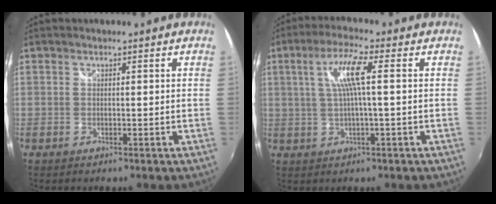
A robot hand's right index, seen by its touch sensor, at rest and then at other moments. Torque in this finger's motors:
{"motor_torque": [0.51, -0.17, 0.58, 0.15]}